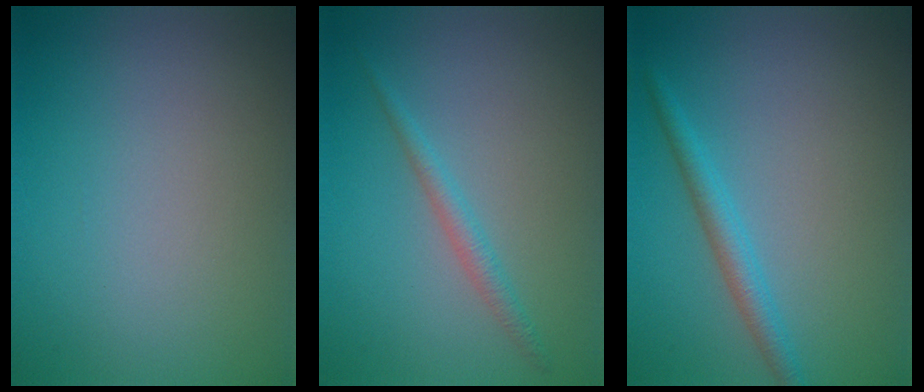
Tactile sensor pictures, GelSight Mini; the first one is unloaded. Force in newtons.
{"total": 1.5, "press": 1.5, "slide": 0.1}
{"total": 2.3, "press": 2.3, "slide": 0.1}